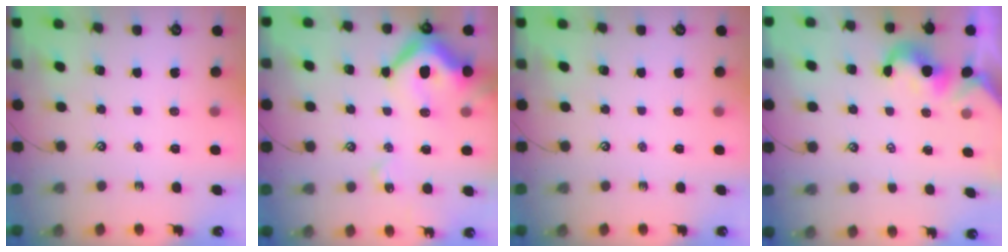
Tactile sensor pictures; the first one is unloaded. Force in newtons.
{"total": 15.0, "press": 14.9, "slide": 1.6}
{"total": 0.0}
{"total": 0.6, "press": 0.5, "slide": 0.3}